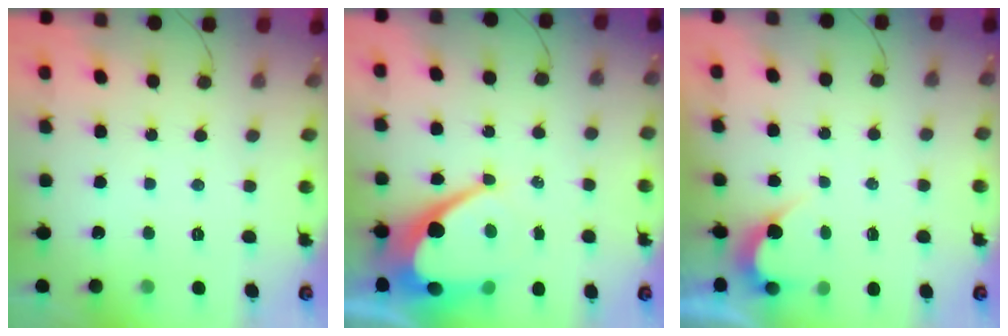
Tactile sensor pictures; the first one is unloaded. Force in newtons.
{"total": 13.5, "press": 13.4, "slide": 0.9}
{"total": 4.1, "press": 4.1, "slide": 0.1}